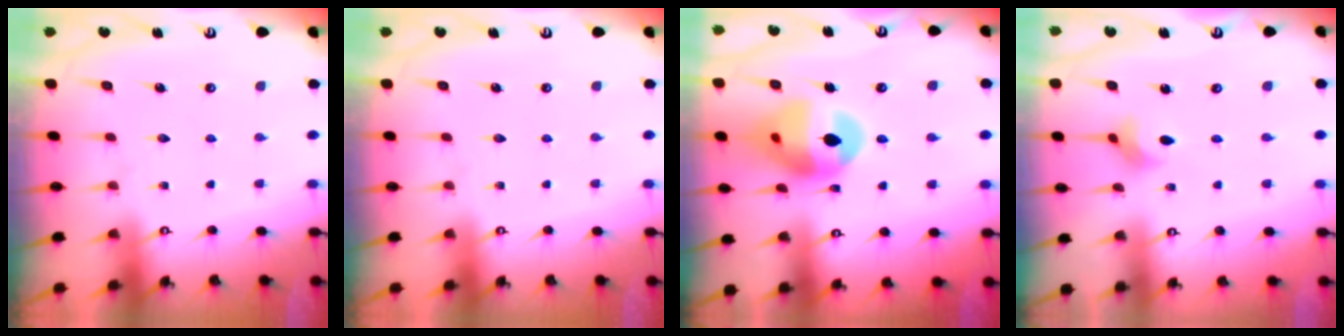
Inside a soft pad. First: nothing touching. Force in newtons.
{"total": 0.0}
{"total": 14.4, "press": 13.5, "slide": 5.0}
{"total": 2.5, "press": 2.4, "slide": 0.5}